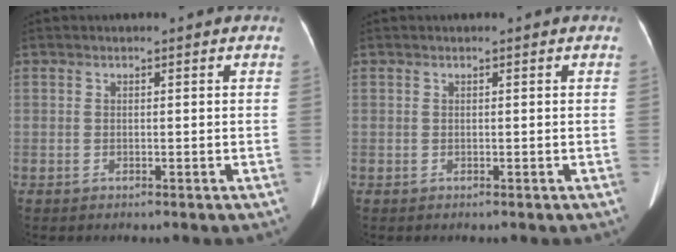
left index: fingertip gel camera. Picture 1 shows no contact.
{"total": 0.0}